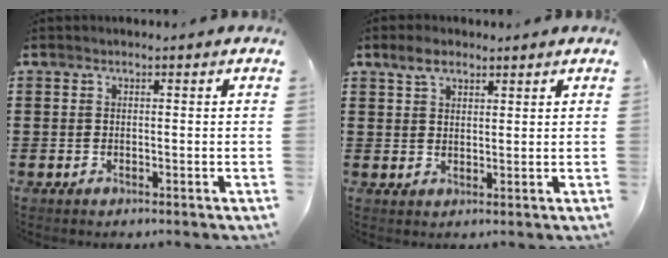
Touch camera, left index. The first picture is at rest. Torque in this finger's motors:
{"motor_torque": [0.22, 0.04, 0.08, 0.02]}